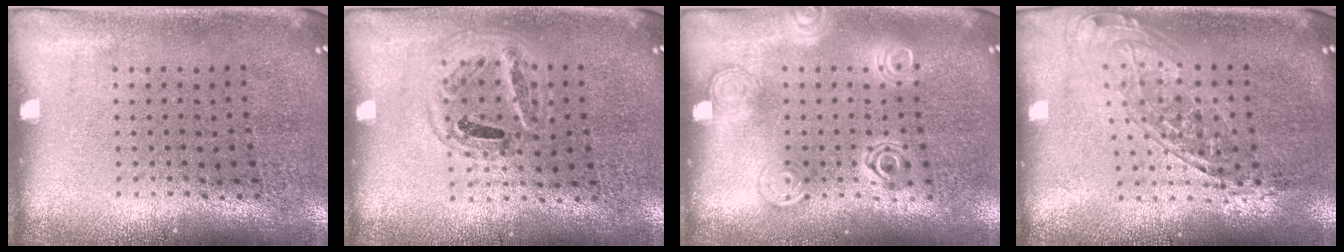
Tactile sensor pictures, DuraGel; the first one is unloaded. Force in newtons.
{"total": 0.9, "press": 0.9, "slide": 0.1}
{"total": 1.3, "press": 1.2, "slide": 0.3}
{"total": 1.7, "press": 1.3, "slide": 1.0}